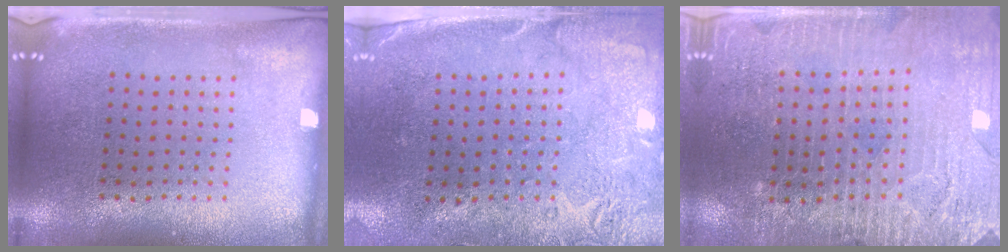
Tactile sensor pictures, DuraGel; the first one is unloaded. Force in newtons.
{"total": 2.8, "press": 2.2, "slide": 1.7}
{"total": 3.2, "press": 3.1, "slide": 0.8}